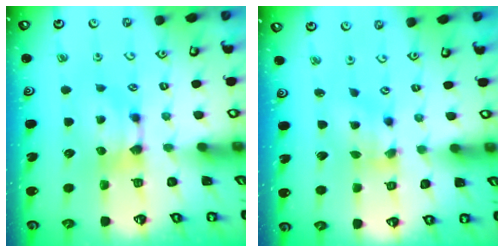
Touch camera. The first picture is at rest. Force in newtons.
{"total": 2.0, "press": 1.5, "slide": 1.3}